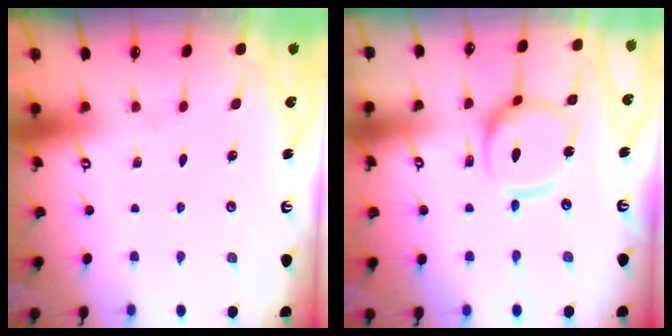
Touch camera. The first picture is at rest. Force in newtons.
{"total": 12.7, "press": 12.6, "slide": 1.3}